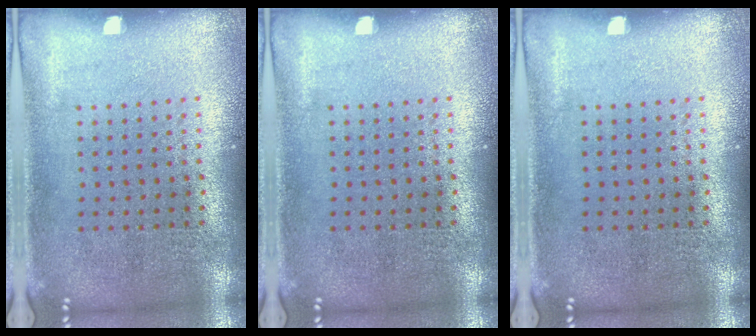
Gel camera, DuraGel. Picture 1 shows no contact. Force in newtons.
{"total": 0.0}
{"total": 0.0}